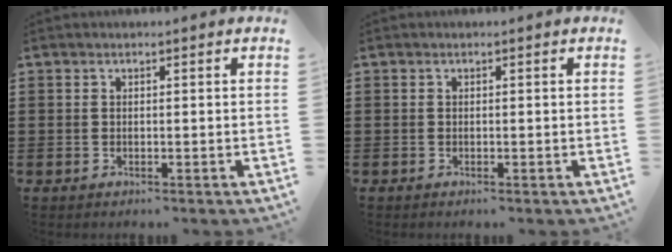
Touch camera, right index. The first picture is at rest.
{"total": 0.0}